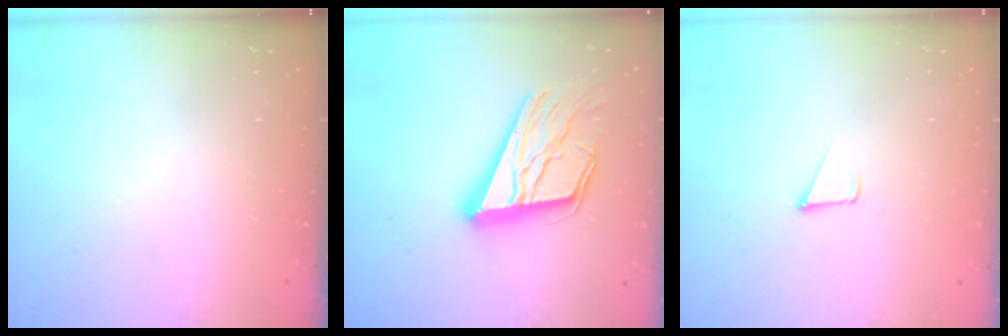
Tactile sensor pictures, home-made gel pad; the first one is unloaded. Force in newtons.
{"total": 20.2, "press": 20.0, "slide": 2.6}
{"total": 2.3, "press": 2.3, "slide": 0.2}